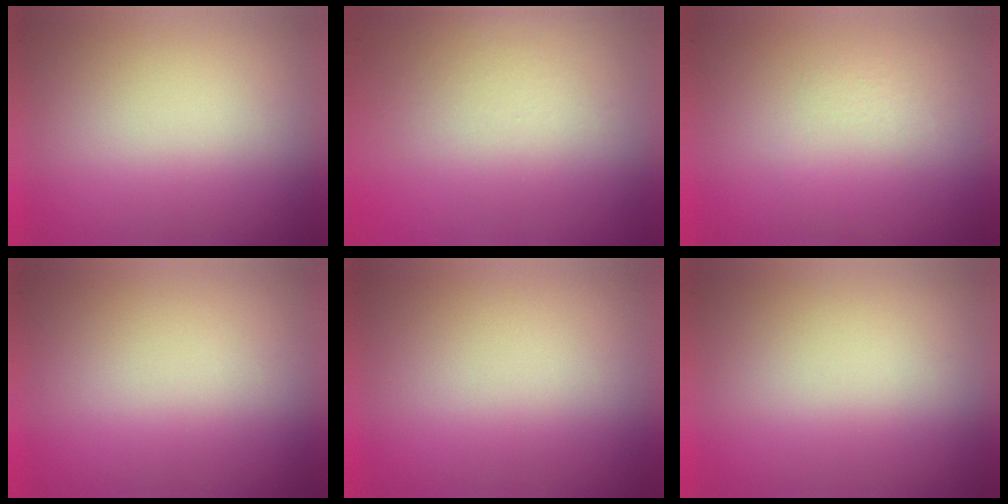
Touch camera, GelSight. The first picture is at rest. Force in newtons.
{"total": 9.5}
{"total": 1.2}
{"total": 0.0}
{"total": 0.0}
{"total": 0.0}